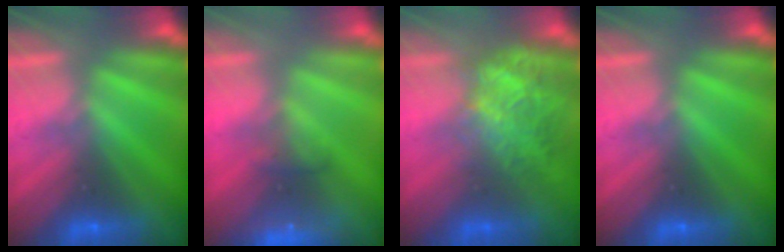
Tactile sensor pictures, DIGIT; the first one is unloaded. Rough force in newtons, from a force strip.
{"total": 6.7}
{"total": 3.3}
{"total": 0.0}